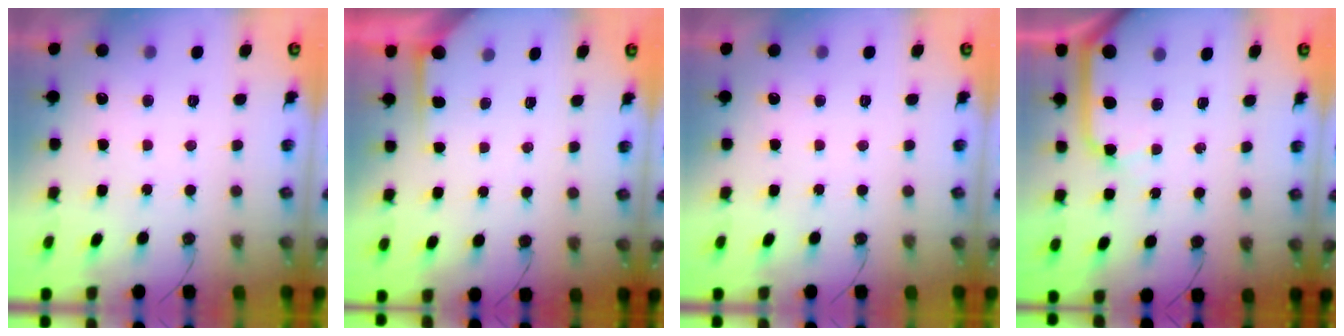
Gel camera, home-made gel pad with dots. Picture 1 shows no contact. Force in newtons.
{"total": 2.9, "press": 2.8, "slide": 0.4}
{"total": 0.0}
{"total": 10.4, "press": 10.3, "slide": 1.4}